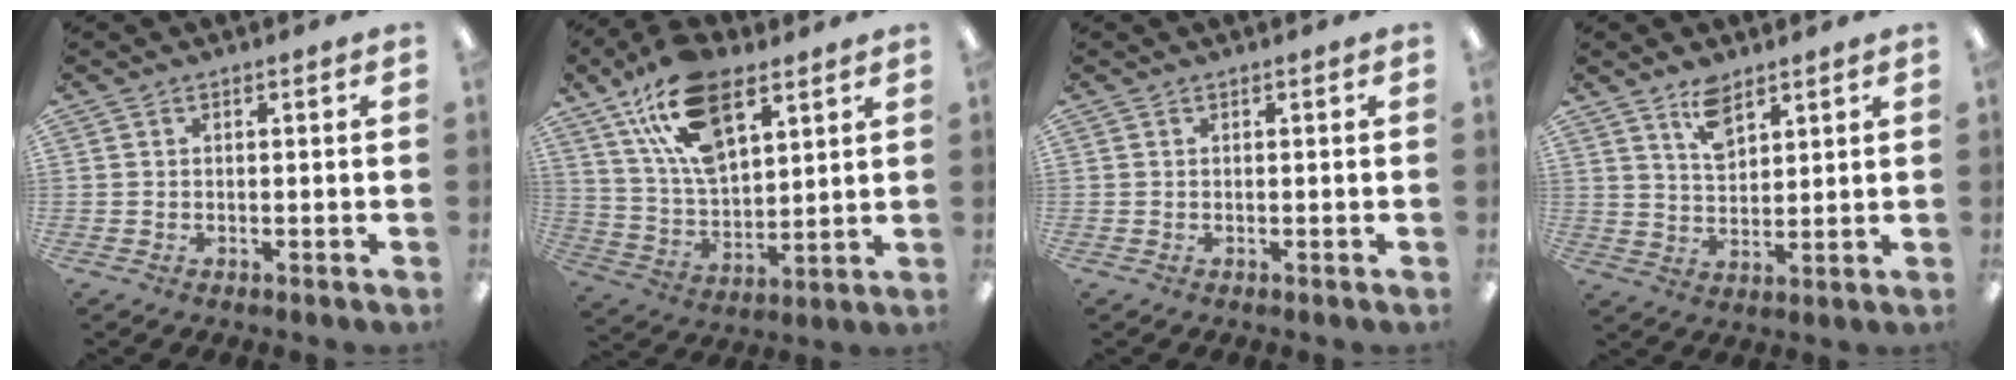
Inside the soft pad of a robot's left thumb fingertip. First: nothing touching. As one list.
[{"total": 18.3, "force": [10.8, 9.4, 11.4], "torque": [-0.228, -0.036, 0.193]}, {"total": 0.0}, {"total": 9.6, "force": [7.0, 4.7, 4.6], "torque": [-0.079, -0.032, 0.125]}]